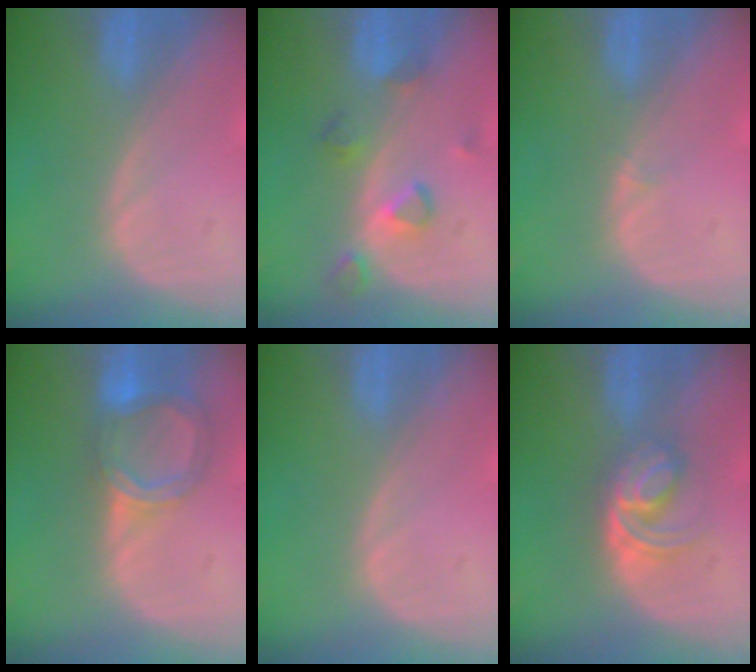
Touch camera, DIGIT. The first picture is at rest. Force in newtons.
{"total": 4.4, "press": 4.3, "slide": 0.7}
{"total": 0.9, "press": 0.5, "slide": 0.7}
{"total": 6.5, "press": 5.8, "slide": 2.9}
{"total": 0.0}
{"total": 5.9, "press": 5.1, "slide": 3.0}